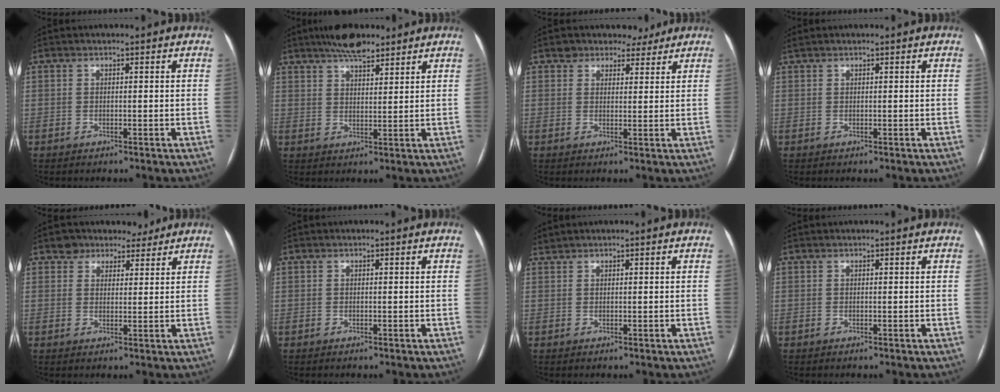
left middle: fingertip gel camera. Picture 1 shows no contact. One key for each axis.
{"total": 6.5, "fx": 5.1, "fy": 1.9, "fz": 3.4, "tx": -0.059, "ty": 0.012, "tz": 0.087}
{"total": 4.3, "fx": 3.5, "fy": 2.4, "fz": 0.2, "tx": 0.008, "ty": 0.007, "tz": 0.043}
{"total": 0.6, "fx": 0.5, "fy": 0.0, "fz": 0.1, "tx": -0.011, "ty": 0.017, "tz": 0.017}
{"total": 5.2, "fx": 4.2, "fy": 3.1, "fz": 0.6, "tx": -0.002, "ty": 0.011, "tz": 0.059}
{"total": 0.0}
{"total": 0.7, "fx": 0.7, "fy": 0.1, "fz": -0.1, "tx": -0.005, "ty": 0.010, "tz": 0.018}
{"total": 0.6, "fx": 0.6, "fy": 0.0, "fz": 0.1, "tx": -0.002, "ty": 0.012, "tz": 0.009}